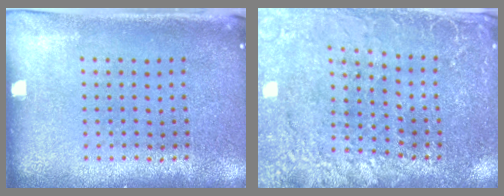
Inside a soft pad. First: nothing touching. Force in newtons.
{"total": 2.7, "press": 2.7, "slide": 0.3}